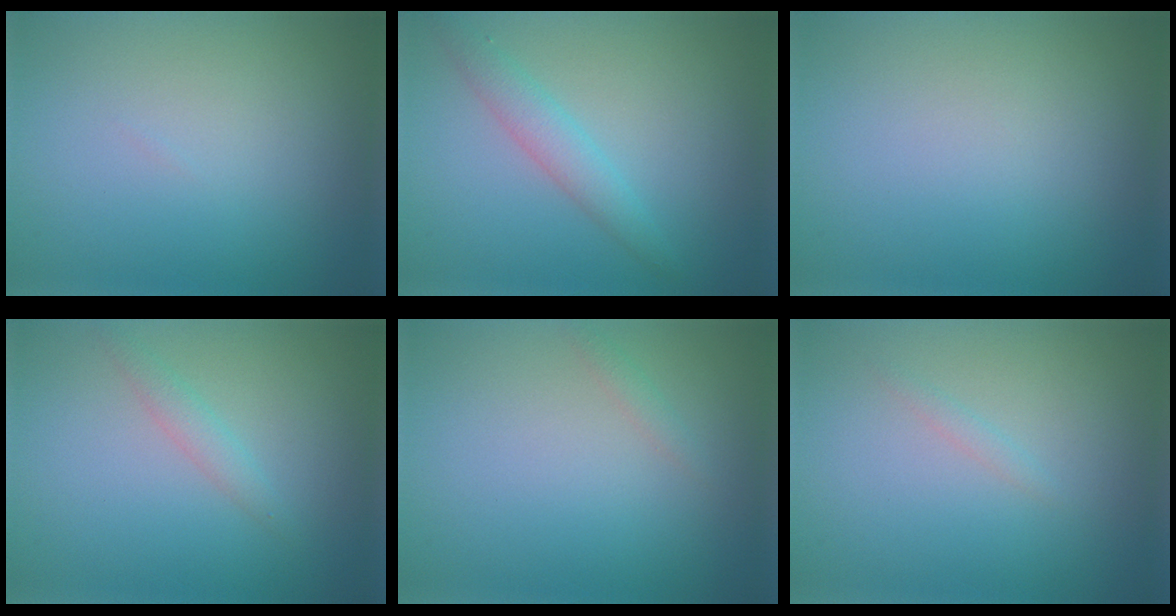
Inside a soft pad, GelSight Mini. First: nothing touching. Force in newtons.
{"total": 2.4, "press": 2.4, "slide": 0.1}
{"total": 0.0}
{"total": 1.4, "press": 1.4, "slide": 0.1}
{"total": 0.7, "press": 0.7, "slide": 0.1}
{"total": 0.7, "press": 0.7, "slide": 0.1}